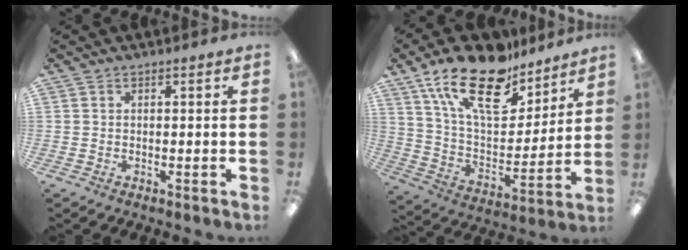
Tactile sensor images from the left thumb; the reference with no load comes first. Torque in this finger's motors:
{"motor_torque": [0.78, 0.72, 1.55, -1.22, 0.50]}